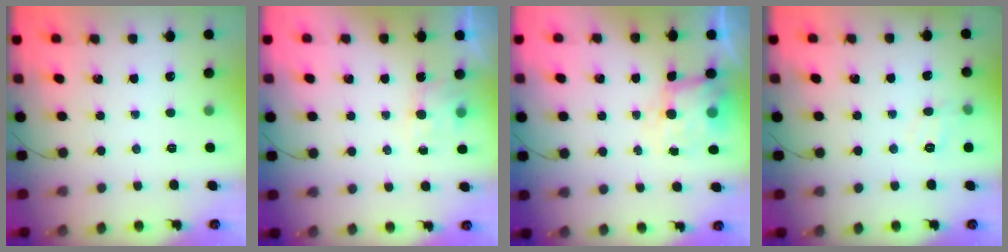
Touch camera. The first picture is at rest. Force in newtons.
{"total": 2.2, "press": 2.0, "slide": 0.9}
{"total": 6.5, "press": 6.4, "slide": 1.2}
{"total": 8.2, "press": 8.1, "slide": 1.5}